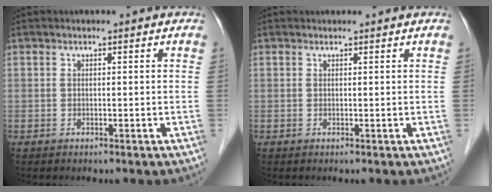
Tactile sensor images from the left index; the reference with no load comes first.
{"total": 0.0}